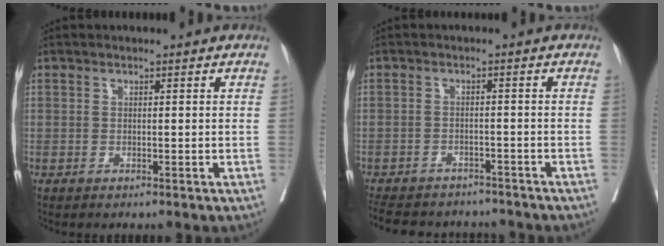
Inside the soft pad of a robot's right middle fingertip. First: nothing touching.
{"total": 13.4, "force": [-11.9, 4.9, 3.9], "torque": [-0.087, 0.005, -0.153]}